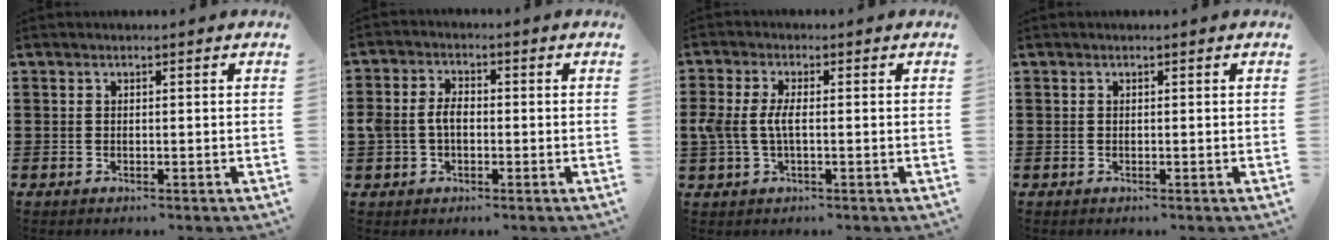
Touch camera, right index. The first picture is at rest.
{"total": 3.9, "force": [-0.5, 2.8, 2.8], "torque": [-0.077, 0.000, -0.017]}
{"total": 4.3, "force": [-0.3, 1.8, 3.8], "torque": [-0.099, -0.006, -0.015]}
{"total": 0.0}